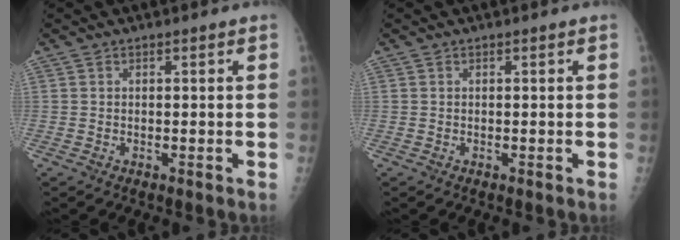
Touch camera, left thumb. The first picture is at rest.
{"total": 0.0}